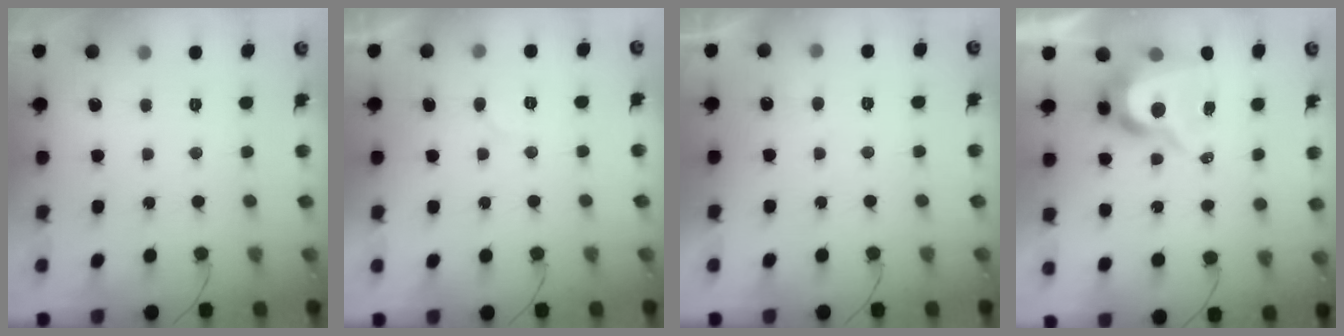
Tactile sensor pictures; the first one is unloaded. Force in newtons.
{"total": 4.9, "press": 4.9, "slide": 0.3}
{"total": 4.0, "press": 4.0, "slide": 0.2}
{"total": 10.8, "press": 10.7, "slide": 0.8}